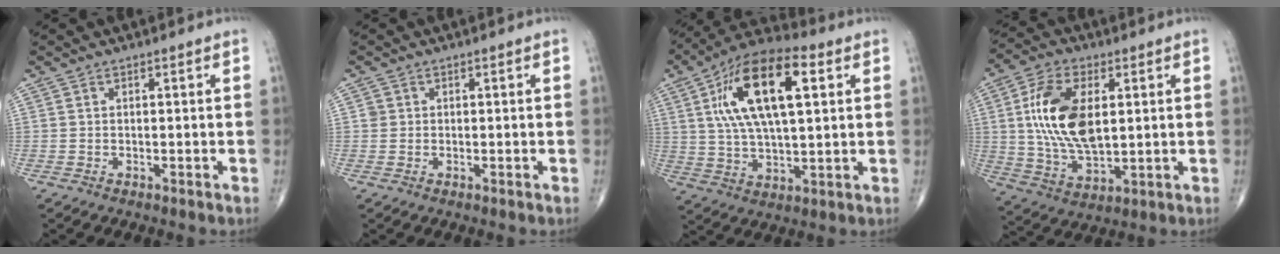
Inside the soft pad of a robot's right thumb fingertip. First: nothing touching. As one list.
[{"total": 1.1, "force": [0.2, 1.1, 0.2], "torque": [0.005, 0.002, 0.002]}, {"total": 19.3, "force": [5.6, 8.2, 16.6], "torque": [-0.292, 0.010, 0.091]}, {"total": 16.0, "force": [2.7, 8.4, 13.3], "torque": [-0.251, -0.009, 0.056]}]